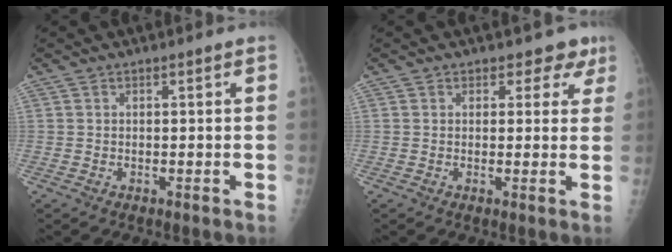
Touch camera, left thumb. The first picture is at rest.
{"total": 4.1, "force": [2.8, 2.9, 0.7], "torque": [0.026, -0.015, 0.024]}